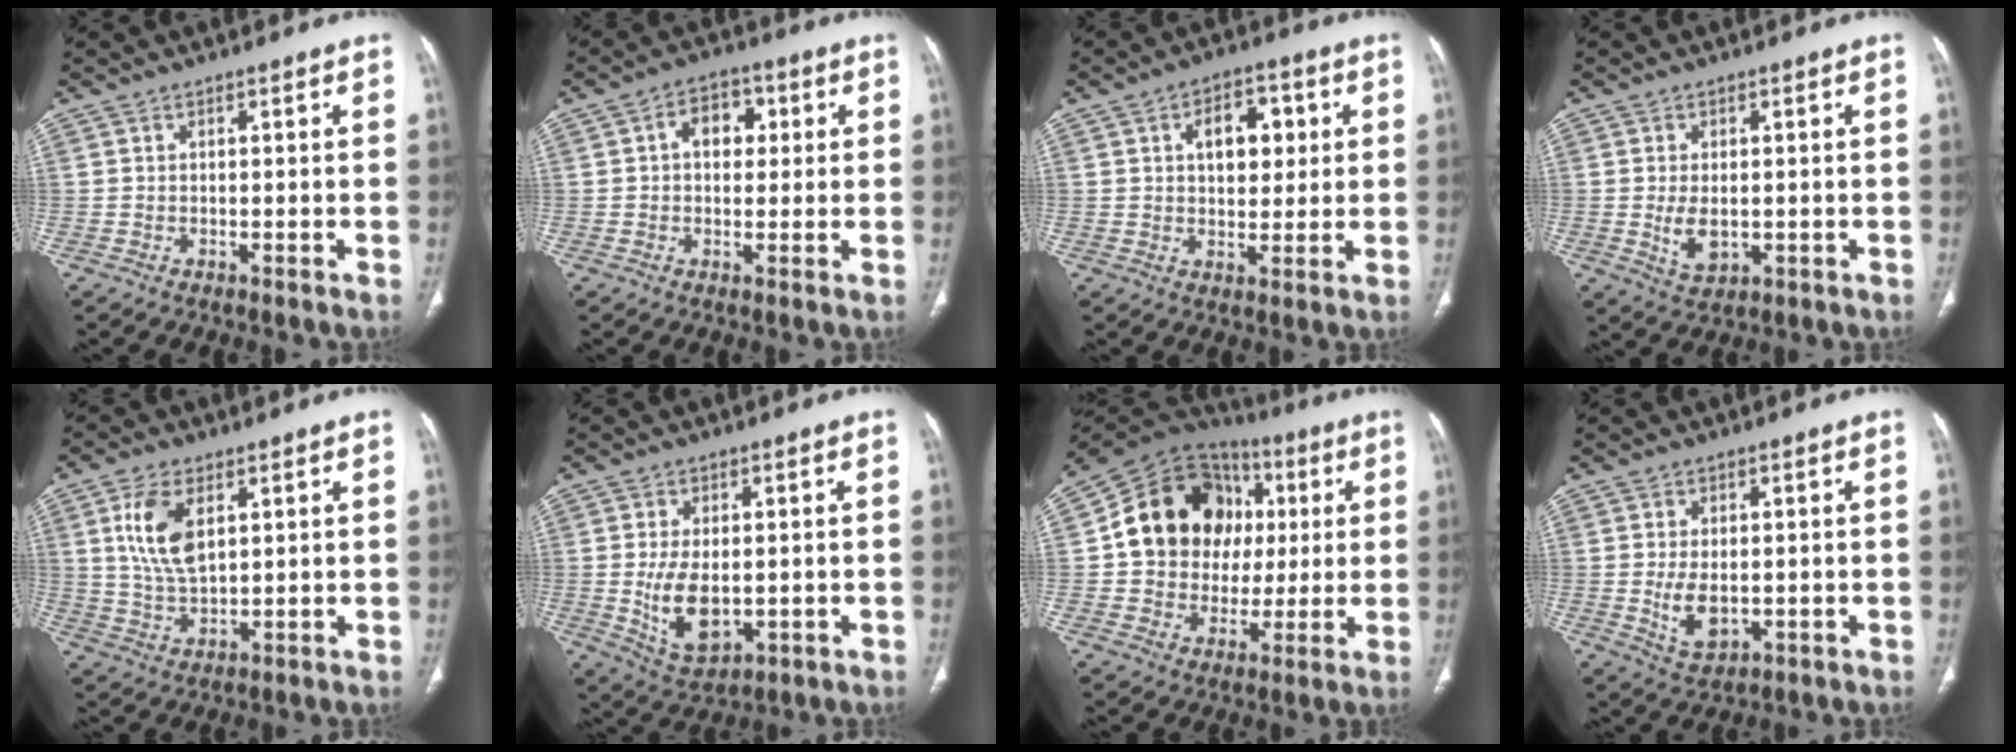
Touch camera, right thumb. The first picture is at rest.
{"total": 6.7, "force": [1.3, 4.7, 4.5], "torque": [-0.041, 0.011, 0.013]}
{"total": 9.0, "force": [2.3, 5.6, 6.7], "torque": [-0.061, 0.001, 0.035]}
{"total": 5.1, "force": [-0.4, 3.0, 4.1], "torque": [-0.071, -0.010, 0.002]}
{"total": 9.6, "force": [3.1, 5.1, 7.6], "torque": [-0.145, -0.011, 0.065]}
{"total": 9.8, "force": [-0.7, 5.6, 8.0], "torque": [-0.135, -0.014, 0.005]}
{"total": 19.8, "force": [2.9, 16.4, 10.6], "torque": [-0.130, 0.034, 0.053]}
{"total": 6.4, "force": [-0.5, 3.8, 5.1], "torque": [-0.087, -0.012, 0.003]}